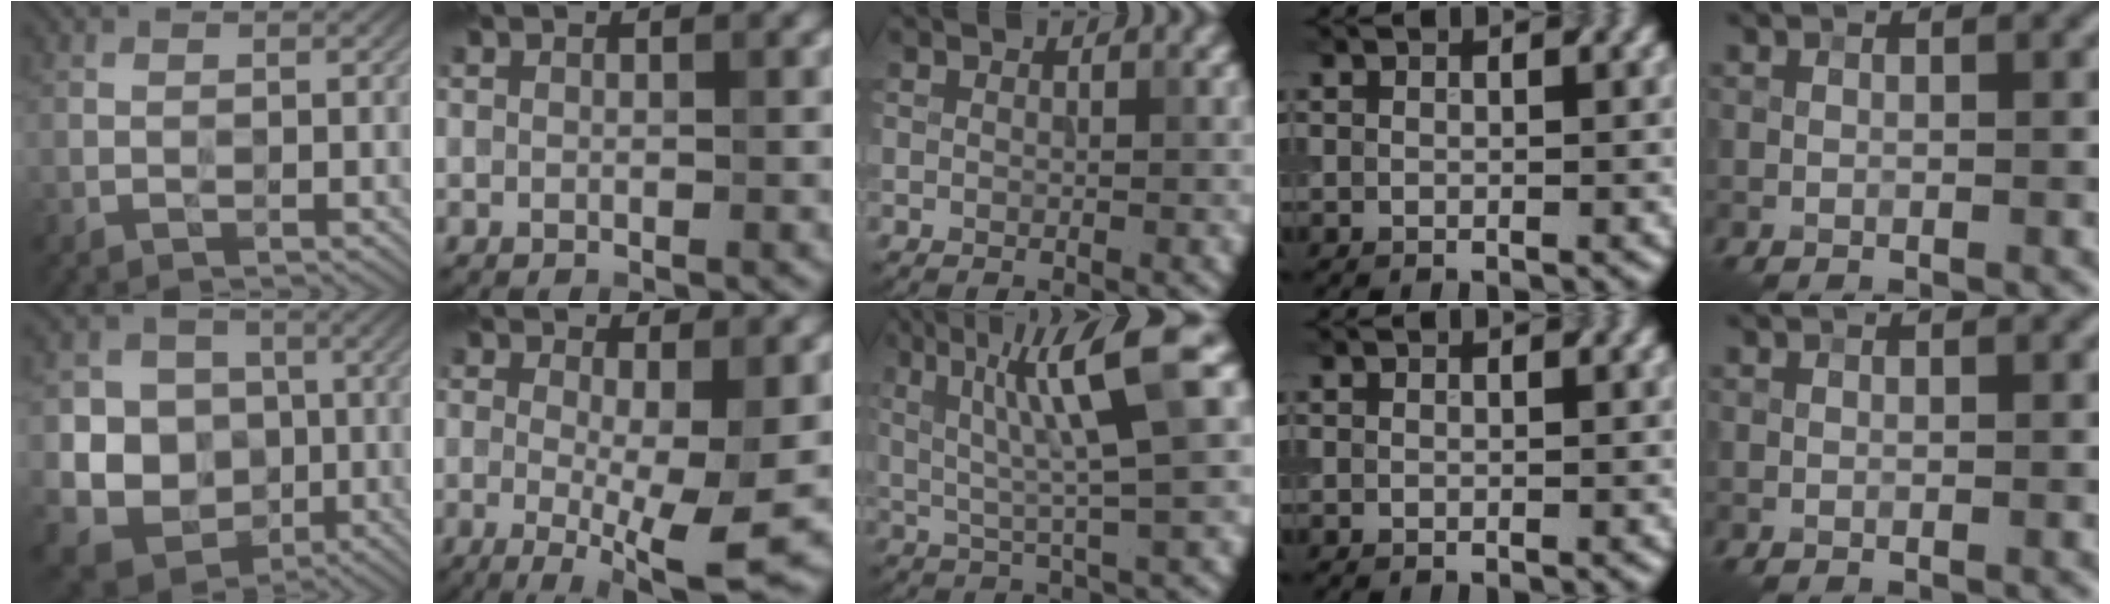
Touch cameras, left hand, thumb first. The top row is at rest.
{"thumb": {"total": 12.8, "force": [-2.0, 11.6, 5.1], "torque": [-0.140, -0.029, -0.048]}, "index": {"total": 7.7, "force": [-0.8, 1.8, 7.4], "torque": [-0.125, -0.019, -0.012]}, "middle": {"total": 8.6, "force": [2.4, 1.0, 8.1], "torque": [-0.135, 0.016, 0.042]}}